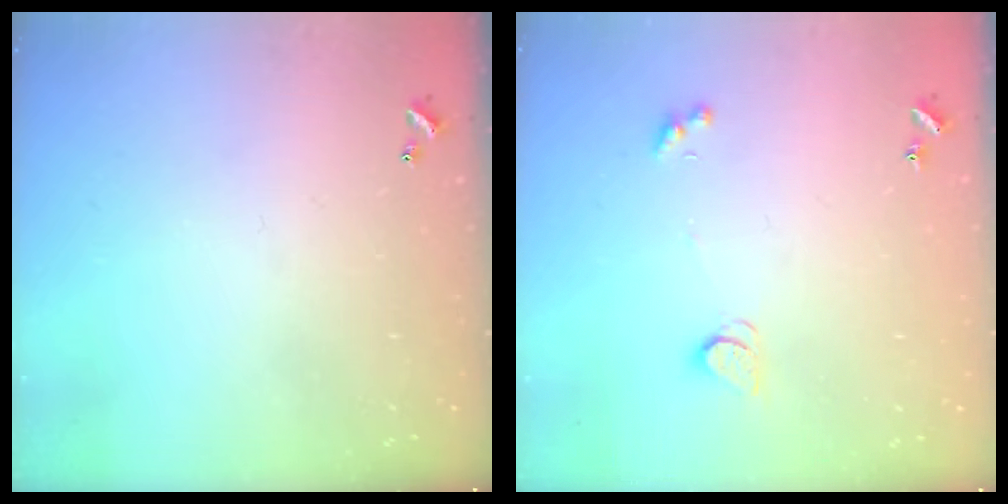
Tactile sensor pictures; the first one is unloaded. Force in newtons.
{"total": 2.3, "press": 2.2, "slide": 0.5}